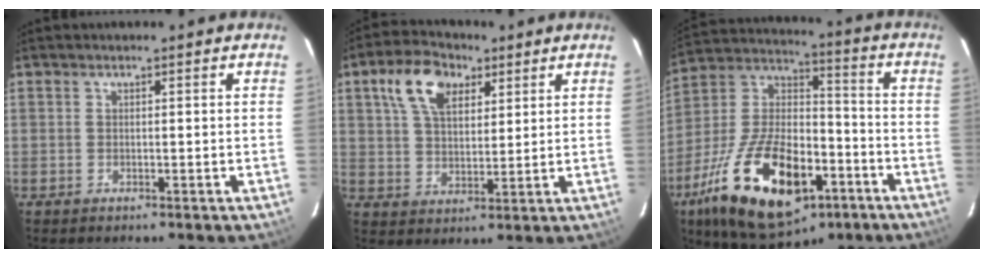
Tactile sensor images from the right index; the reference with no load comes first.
{"total": 10.6, "force": [5.1, 6.0, 7.1], "torque": [-0.137, 0.028, 0.091]}
{"total": 25.5, "force": [-12.2, 12.3, 18.8], "torque": [-0.368, -0.007, -0.192]}